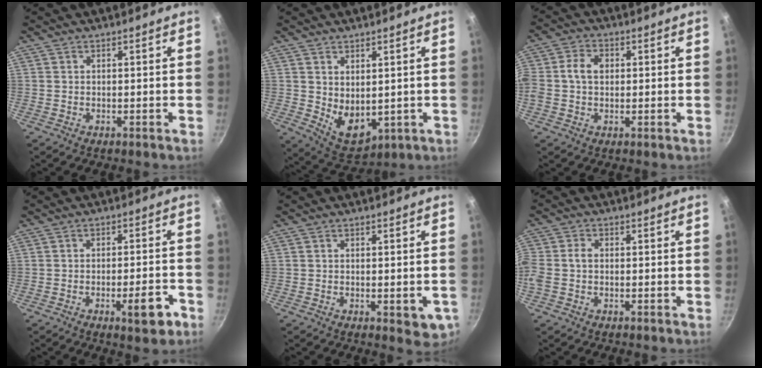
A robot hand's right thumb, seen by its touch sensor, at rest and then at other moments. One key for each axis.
{"total": 8.0, "fx": 1.1, "fy": 5.2, "fz": 6.0, "tx": -0.071, "ty": -0.025, "tz": 0.041}
{"total": 5.8, "fx": 0.4, "fy": 4.2, "fz": 3.9, "tx": -0.070, "ty": 0.014, "tz": -0.004}
{"total": 7.0, "fx": -3.3, "fy": 2.1, "fz": 5.8, "tx": -0.065, "ty": 0.021, "tz": -0.040}
{"total": 5.8, "fx": -0.4, "fy": 3.0, "fz": 4.9, "tx": -0.054, "ty": -0.013, "tz": -0.002}
{"total": 4.8, "fx": -0.4, "fy": 3.5, "fz": 3.2, "tx": -0.074, "ty": 0.009, "tz": -0.020}